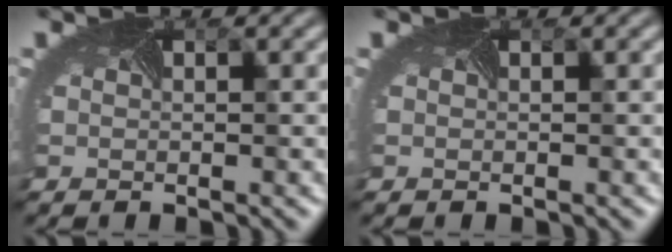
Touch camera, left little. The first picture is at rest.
{"total": 0.0}